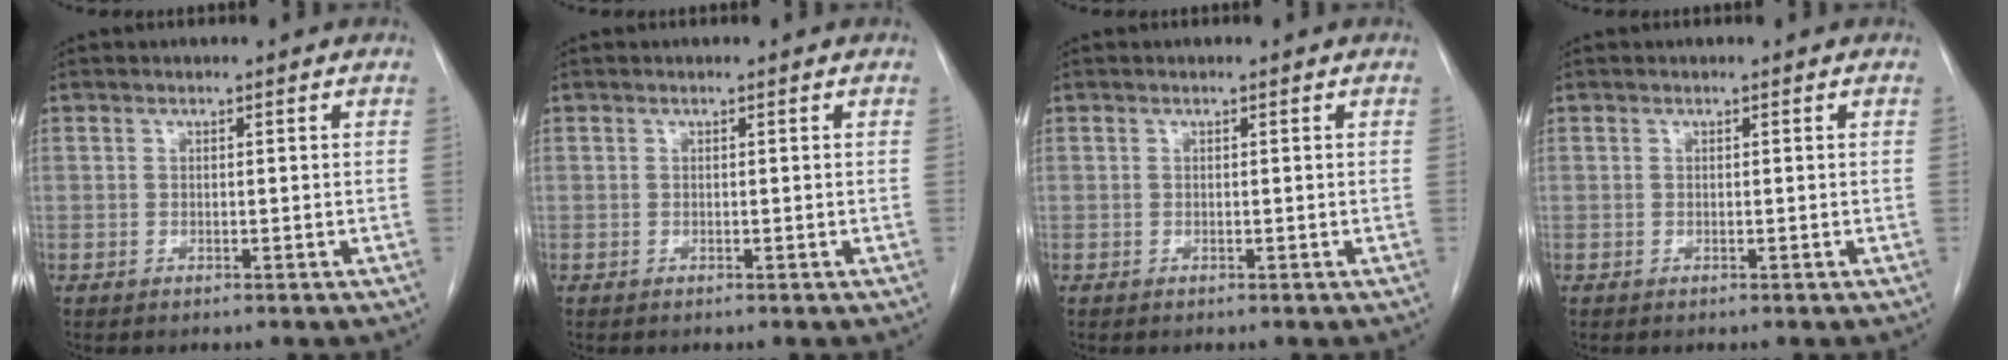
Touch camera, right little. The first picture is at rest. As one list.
[{"total": 0.0}, {"total": 0.0}, {"total": 0.0}]